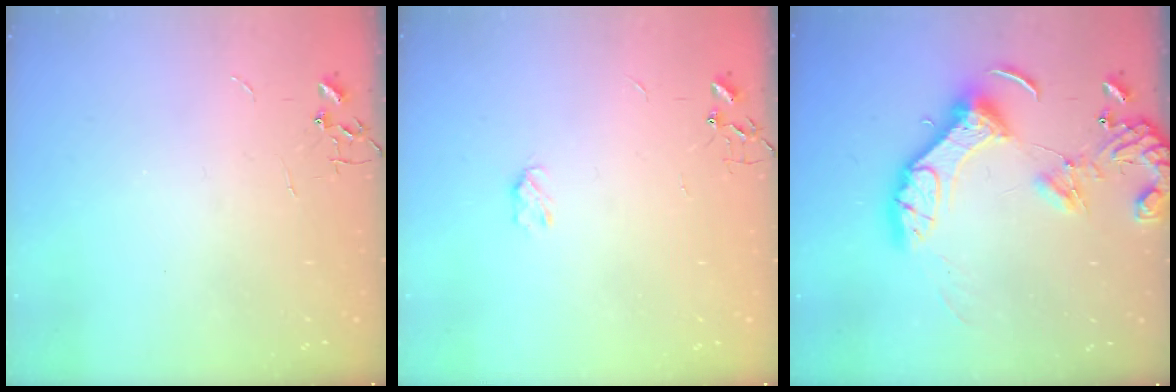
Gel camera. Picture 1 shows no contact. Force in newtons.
{"total": 3.5, "press": 3.5, "slide": 0.5}
{"total": 15.5, "press": 15.3, "slide": 2.4}